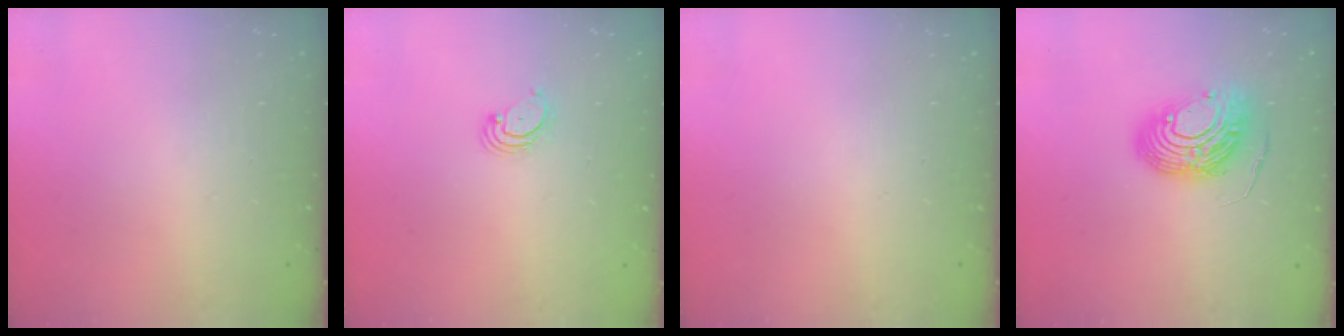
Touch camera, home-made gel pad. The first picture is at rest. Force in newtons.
{"total": 2.7, "press": 2.7, "slide": 0.3}
{"total": 0.0}
{"total": 12.6, "press": 12.5, "slide": 1.1}